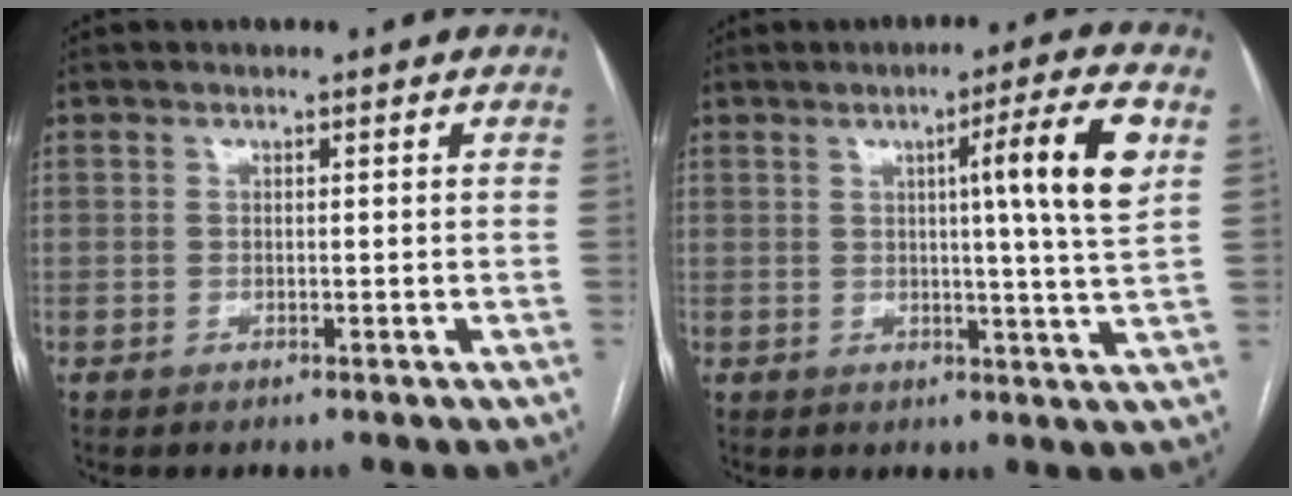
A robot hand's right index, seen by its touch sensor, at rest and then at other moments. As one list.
[{"total": 9.2, "force": [3.1, -1.1, 8.6], "torque": [-0.120, -0.006, 0.040]}]